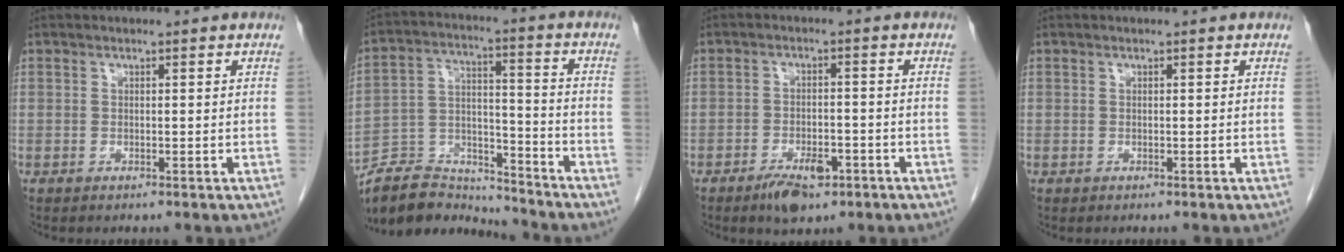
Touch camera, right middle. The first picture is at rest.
{"total": 12.2, "force": [-12.0, 2.2, 1.0], "torque": [-0.019, 0.031, -0.213]}
{"total": 5.2, "force": [-3.2, 2.3, 3.4], "torque": [-0.056, 0.001, -0.045]}
{"total": 0.0}